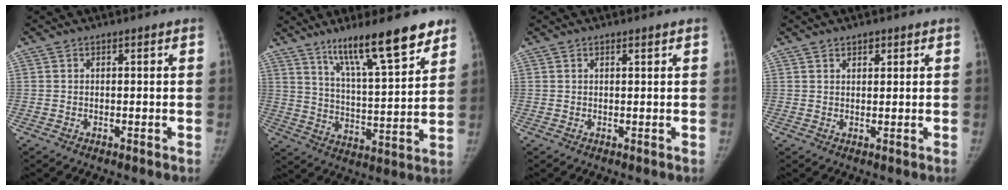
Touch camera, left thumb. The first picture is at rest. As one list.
[{"total": 17.7, "force": [12.0, 3.4, 12.6], "torque": [-0.169, -0.062, 0.197]}, {"total": 0.6, "force": [0.5, 0.1, 0.4], "torque": [-0.007, -0.002, 0.009]}, {"total": 1.6, "force": [1.1, 0.9, 0.7], "torque": [0.002, -0.004, 0.014]}]